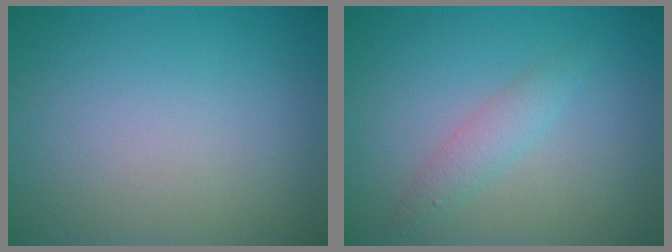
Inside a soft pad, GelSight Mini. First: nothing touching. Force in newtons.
{"total": 1.7, "press": 1.7, "slide": 0.0}